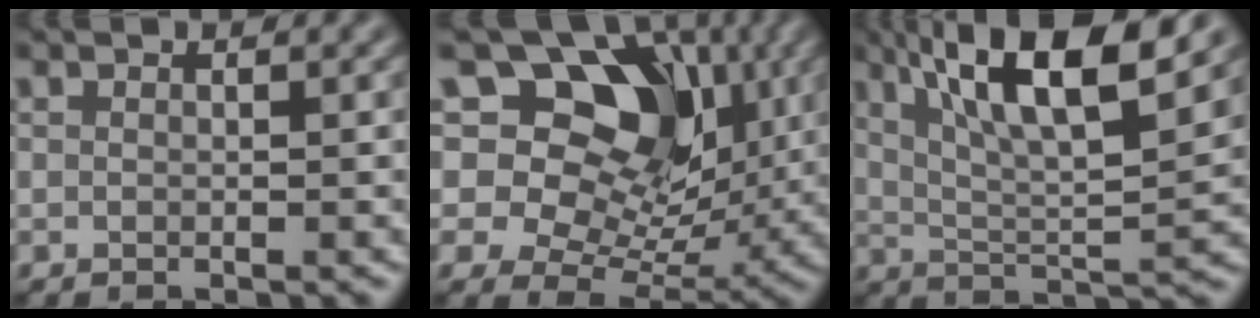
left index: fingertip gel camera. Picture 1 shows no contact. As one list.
[{"total": 13.0, "force": [5.5, 9.1, 7.5], "torque": [-0.119, 0.031, 0.079]}, {"total": 11.0, "force": [5.7, 2.7, 9.0], "torque": [-0.151, 0.008, 0.099]}]